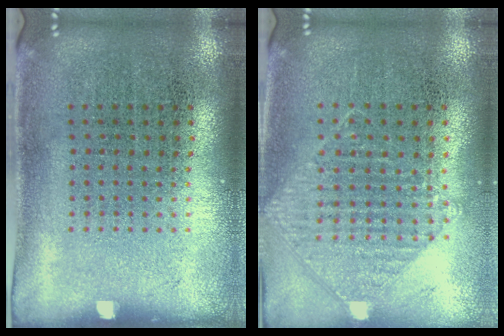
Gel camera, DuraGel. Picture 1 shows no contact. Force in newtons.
{"total": 0.9, "press": 0.9, "slide": 0.2}